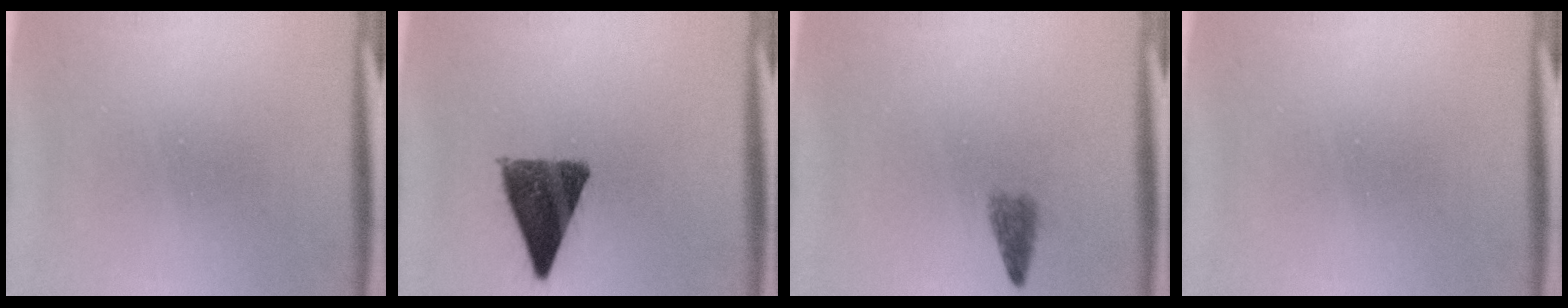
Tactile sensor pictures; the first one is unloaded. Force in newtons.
{"total": 10.3}
{"total": 2.2}
{"total": 0.0}